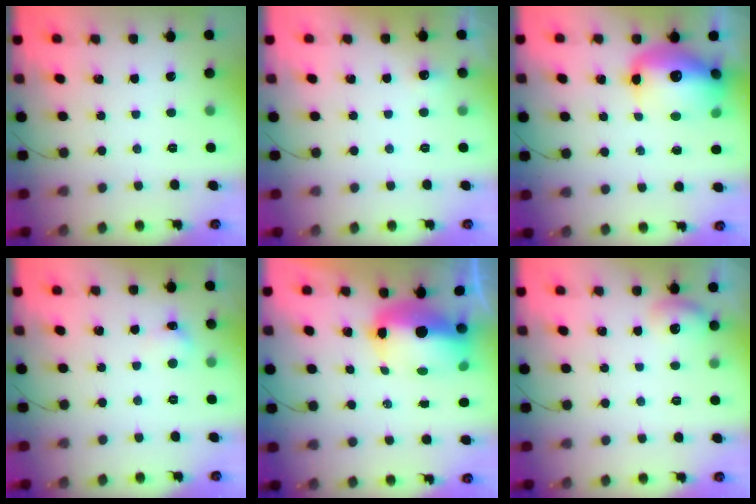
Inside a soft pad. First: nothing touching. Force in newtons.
{"total": 3.7, "press": 3.6, "slide": 1.0}
{"total": 16.3, "press": 15.8, "slide": 3.9}
{"total": 5.7, "press": 5.4, "slide": 1.8}
{"total": 11.5, "press": 11.3, "slide": 2.2}
{"total": 6.9, "press": 6.7, "slide": 1.5}